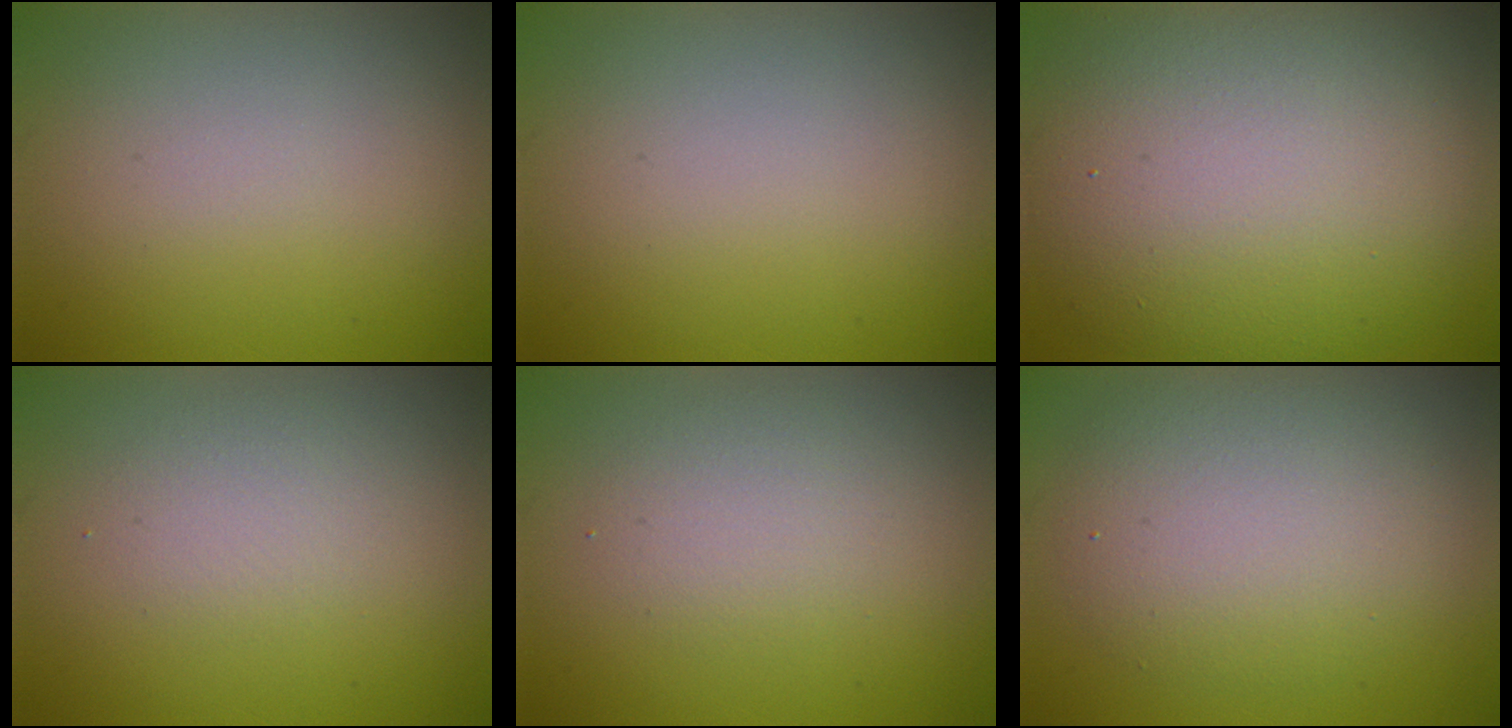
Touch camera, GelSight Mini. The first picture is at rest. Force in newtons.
{"total": 0.0}
{"total": 13.8, "press": 13.8, "slide": 1.2}
{"total": 1.7, "press": 1.7, "slide": 0.0}
{"total": 2.2, "press": 2.2, "slide": 0.1}
{"total": 5.5, "press": 5.5, "slide": 0.6}